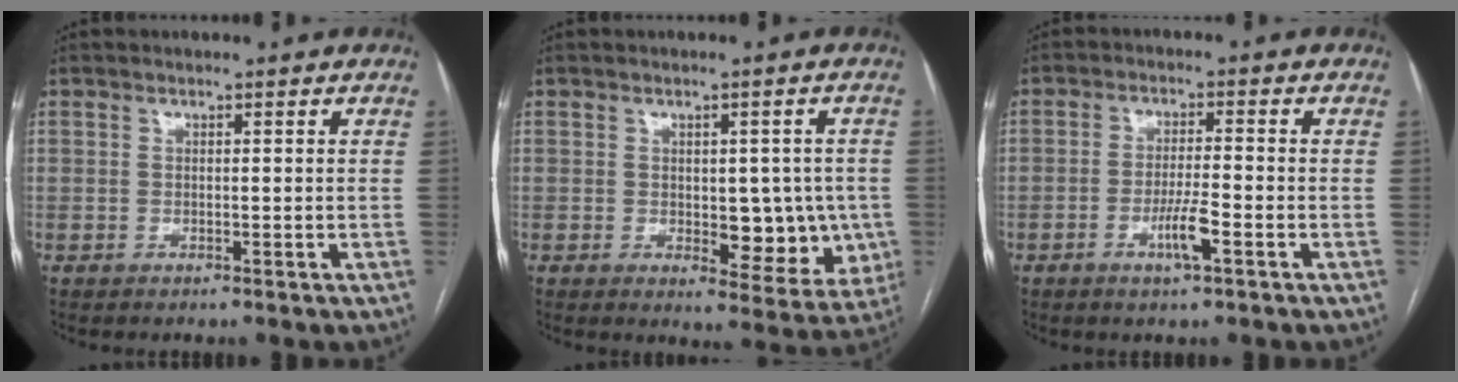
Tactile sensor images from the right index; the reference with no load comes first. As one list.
[{"total": 9.1, "force": [-0.8, 4.8, 7.8], "torque": [-0.077, 0.005, 0.001]}, {"total": 4.8, "force": [-2.1, 0.3, 4.3], "torque": [-0.080, -0.005, -0.040]}]